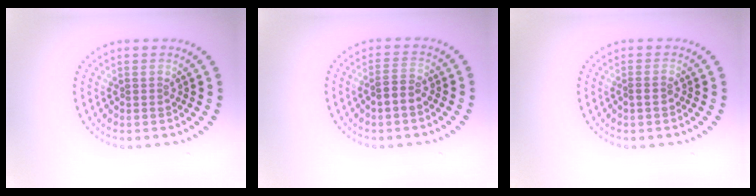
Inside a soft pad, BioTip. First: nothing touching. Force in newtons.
{"total": 1.8, "press": 1.7, "slide": 0.7}
{"total": 0.6, "press": 0.3, "slide": 0.5}